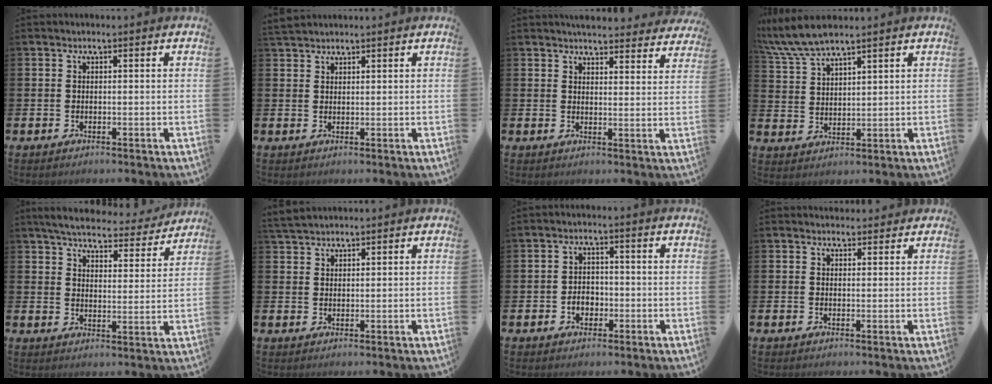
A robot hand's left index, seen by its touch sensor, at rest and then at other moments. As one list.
[{"total": 2.0, "force": [2.0, 0.5, 0.1], "torque": [0.004, -0.006, 0.035]}, {"total": 4.4, "force": [4.4, 0.8, 0.3], "torque": [-0.007, -0.027, 0.077]}, {"total": 6.5, "force": [6.0, 0.8, 2.4], "torque": [-0.072, -0.016, 0.112]}, {"total": 5.5, "force": [5.3, 1.0, 1.4], "torque": [-0.048, -0.035, 0.088]}, {"total": 2.7, "force": [2.6, 0.5, 0.3], "torque": [-0.009, -0.006, 0.049]}, {"total": 2.7, "force": [-0.9, 2.1, 1.4], "torque": [-0.013, -0.002, -0.025]}, {"total": 1.8, "force": [1.6, 0.8, 0.0], "torque": [0.016, -0.005, 0.025]}]